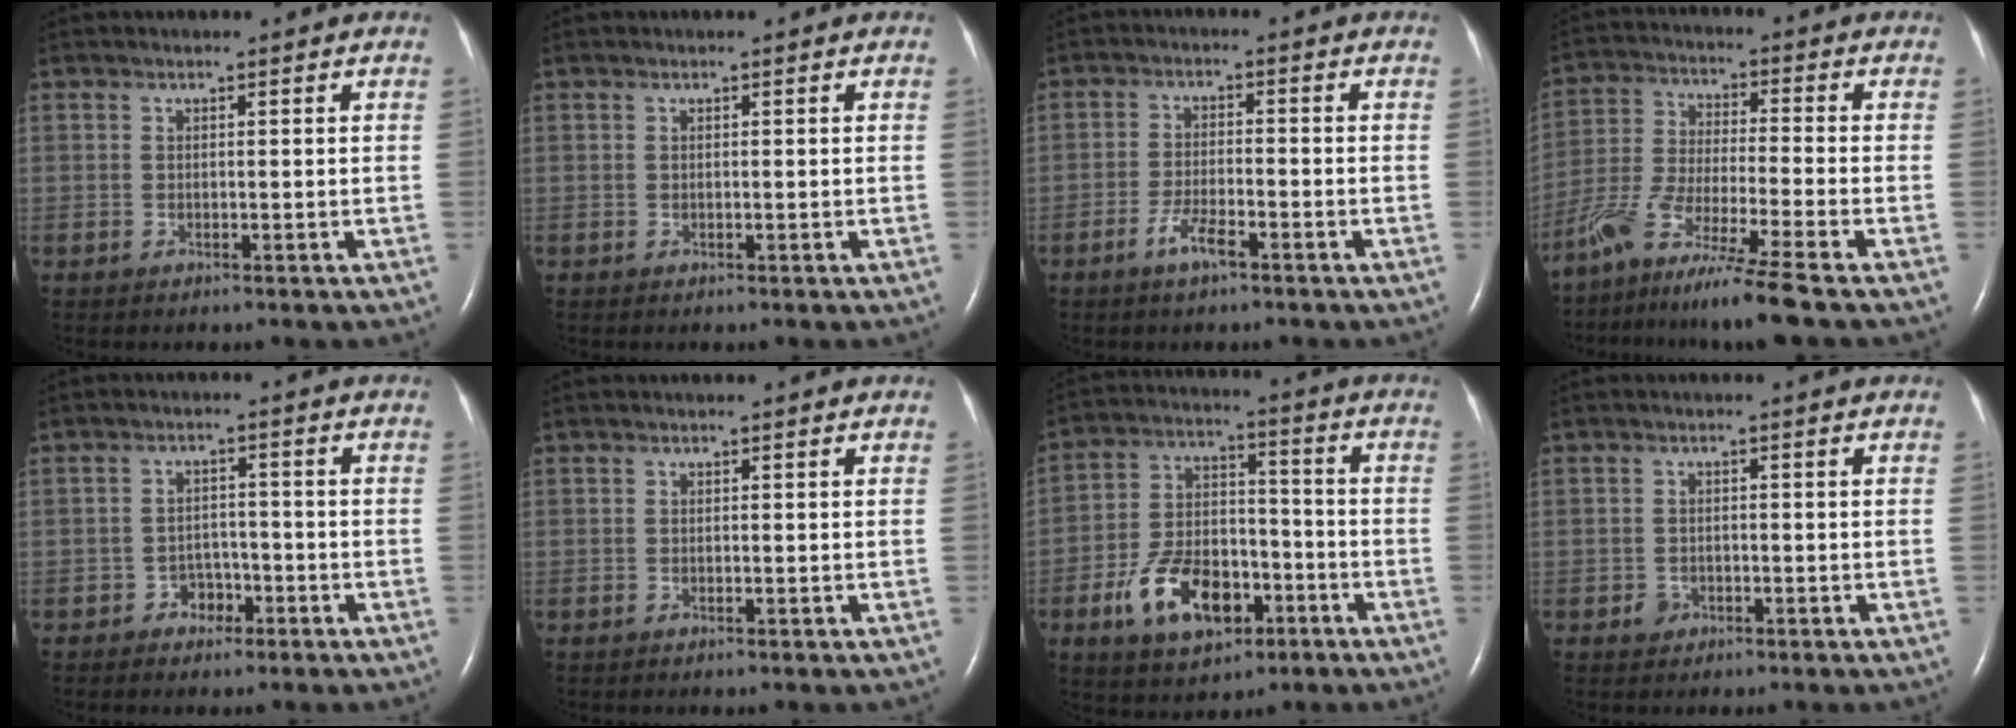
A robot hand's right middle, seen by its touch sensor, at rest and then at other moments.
{"total": 0.0}
{"total": 4.1, "force": [-2.6, 0.8, 3.0], "torque": [-0.060, -0.001, -0.051]}
{"total": 10.8, "force": [-8.4, -1.3, 6.6], "torque": [-0.139, -0.034, -0.160]}
{"total": 3.0, "force": [-1.8, 2.2, 1.0], "torque": [-0.010, 0.010, -0.028]}
{"total": 0.0}
{"total": 12.8, "force": [-5.8, 7.2, 8.8], "torque": [-0.177, 0.013, -0.095]}
{"total": 1.5, "force": [-0.8, 1.2, 0.3], "torque": [-0.005, 0.005, -0.013]}